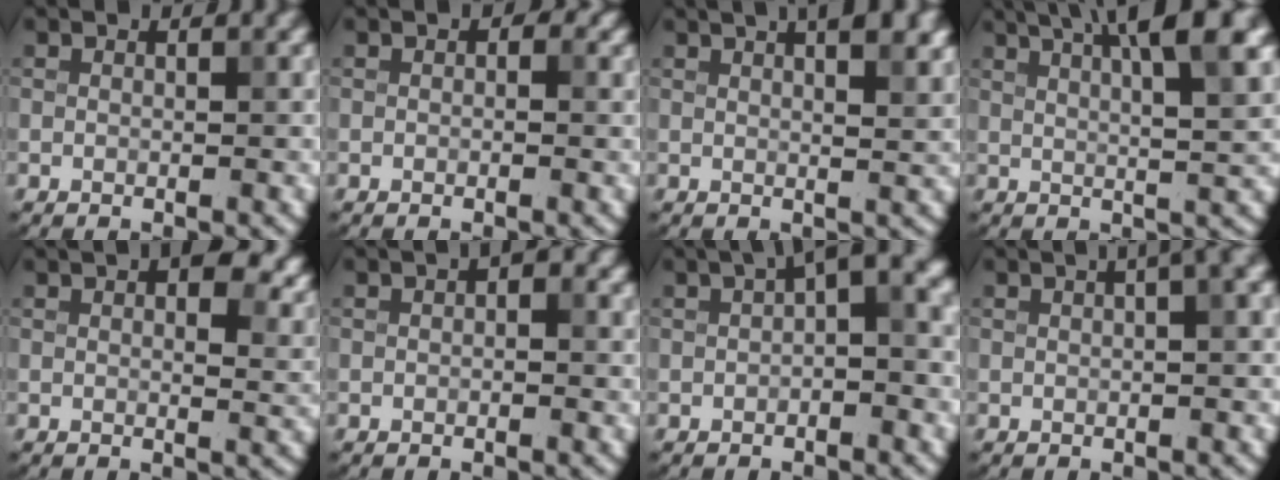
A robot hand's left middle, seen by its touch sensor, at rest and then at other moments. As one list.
[{"total": 0.8, "force": [0.0, 0.6, 0.5], "torque": [-0.001, -0.002, -0.002]}, {"total": 7.2, "force": [4.2, 3.0, 5.1], "torque": [-0.025, 0.043, 0.026]}, {"total": 8.7, "force": [4.4, 2.2, 7.2], "torque": [-0.072, 0.031, 0.052]}, {"total": 8.4, "force": [4.6, 3.9, 5.8], "torque": [-0.046, 0.017, 0.051]}, {"total": 1.5, "force": [0.3, 0.7, 1.3], "torque": [-0.012, 0.007, 0.003]}, {"total": 4.8, "force": [1.3, 1.8, 4.3], "torque": [-0.045, 0.017, 0.009]}, {"total": 4.6, "force": [2.1, 1.6, 3.8], "torque": [-0.036, 0.019, 0.015]}]